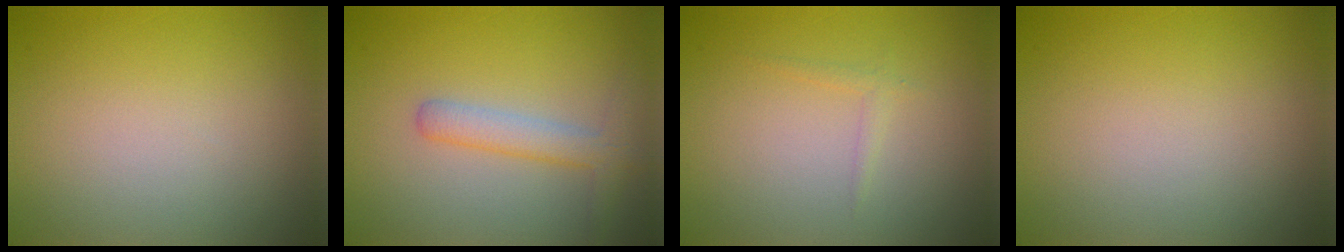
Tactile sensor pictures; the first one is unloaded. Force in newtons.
{"total": 2.7, "press": 2.7, "slide": 0.1}
{"total": 0.8, "press": 0.8, "slide": 0.1}
{"total": 0.0}